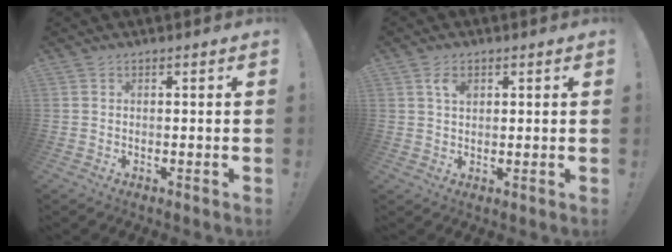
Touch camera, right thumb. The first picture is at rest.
{"total": 3.6, "force": [1.5, 2.1, 2.5], "torque": [-0.037, -0.001, 0.023]}